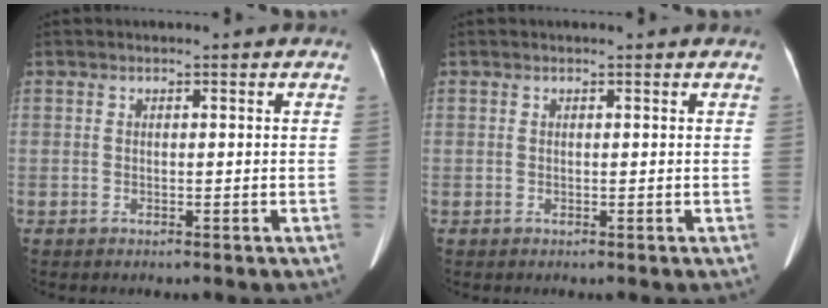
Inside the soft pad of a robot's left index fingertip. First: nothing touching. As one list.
[{"total": 1.1, "force": [1.0, 0.0, 0.4], "torque": [-0.010, 0.007, 0.014]}]